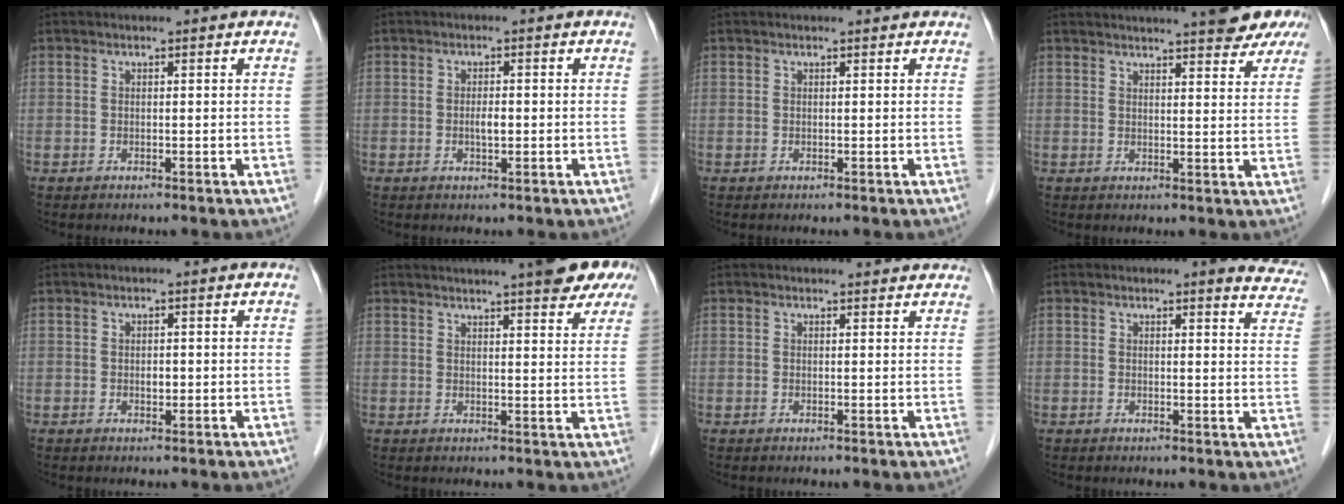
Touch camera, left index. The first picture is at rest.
{"total": 1.7, "force": [-0.4, 0.6, 1.6], "torque": [-0.029, -0.002, -0.008]}
{"total": 1.6, "force": [1.5, 0.6, 0.1], "torque": [-0.006, 0.012, 0.014]}
{"total": 16.5, "force": [13.9, 3.4, 8.3], "torque": [-0.110, 0.021, 0.159]}
{"total": 1.1, "force": [-0.3, 0.8, 0.8], "torque": [-0.015, -0.003, -0.003]}
{"total": 14.8, "force": [11.5, 2.7, 8.9], "torque": [-0.119, 0.021, 0.131]}
{"total": 3.8, "force": [3.6, 1.0, 0.5], "torque": [-0.001, 0.008, 0.032]}
{"total": 6.9, "force": [6.6, 1.5, 1.7], "torque": [0.010, -0.031, 0.037]}